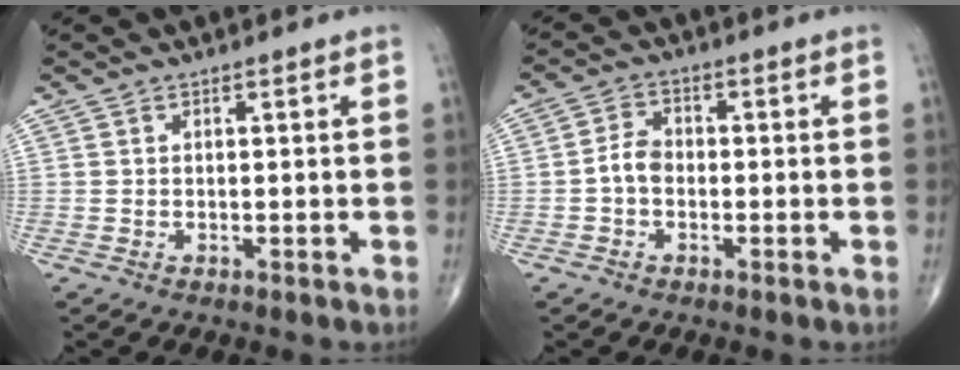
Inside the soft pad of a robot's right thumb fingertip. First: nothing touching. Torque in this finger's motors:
{"motor_torque": [0.24, 0.00, 0.35, -0.22, 0.03]}